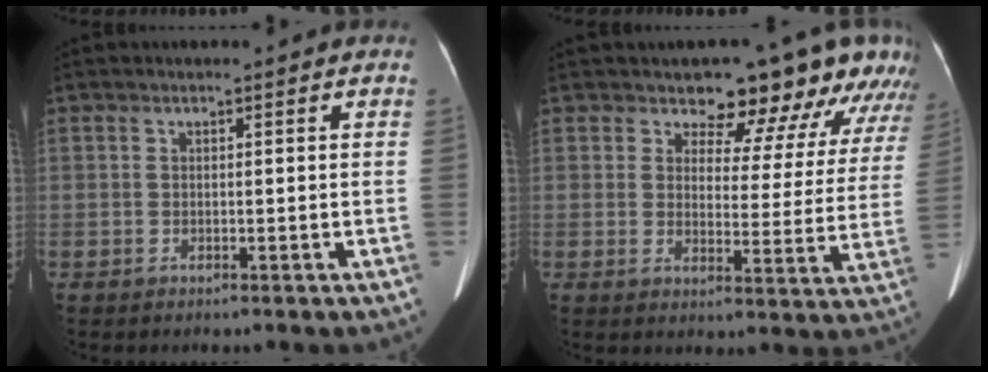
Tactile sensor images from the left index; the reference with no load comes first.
{"total": 13.3, "force": [11.1, 4.7, 5.6], "torque": [-0.041, -0.015, 0.106]}